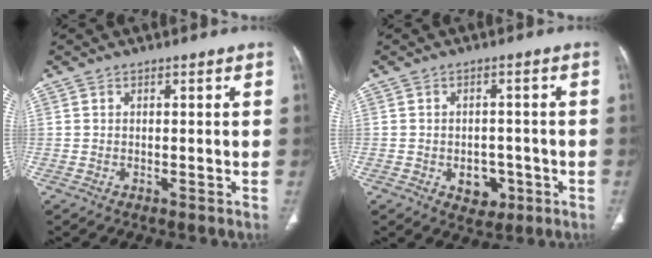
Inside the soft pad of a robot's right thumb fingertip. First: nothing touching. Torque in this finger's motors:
{"motor_torque": [0.90, 0.58, 0.12, -0.45, 0.13]}